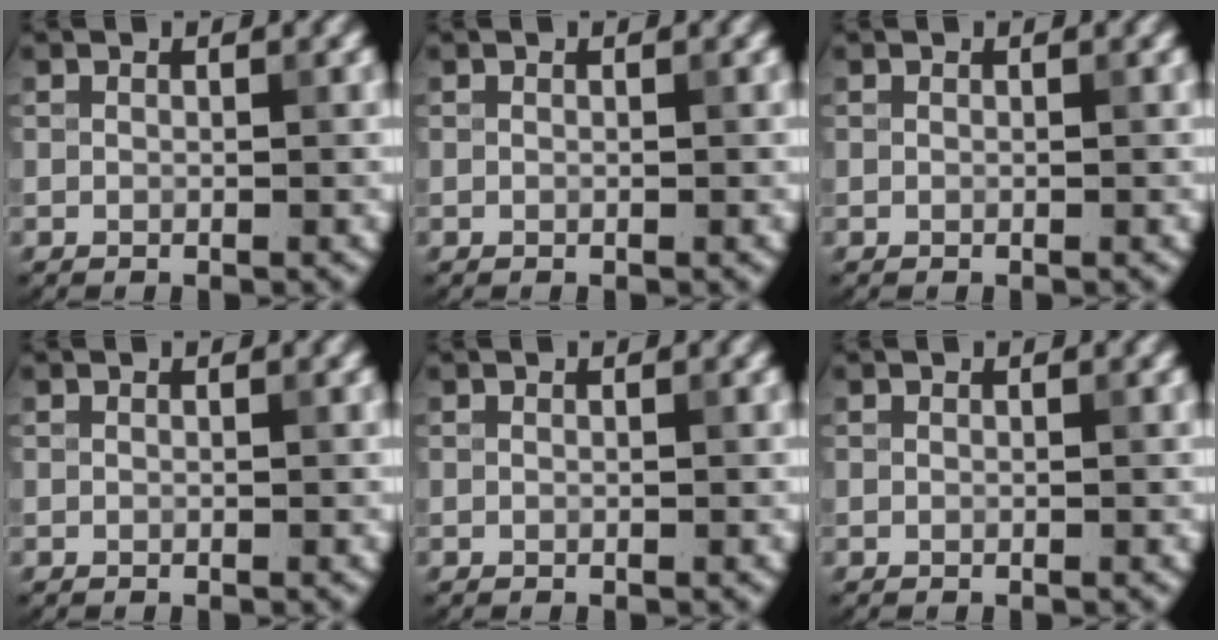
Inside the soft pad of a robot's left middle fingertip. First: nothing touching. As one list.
[{"total": 0.0}, {"total": 0.0}, {"total": 0.0}, {"total": 0.0}, {"total": 0.0}]